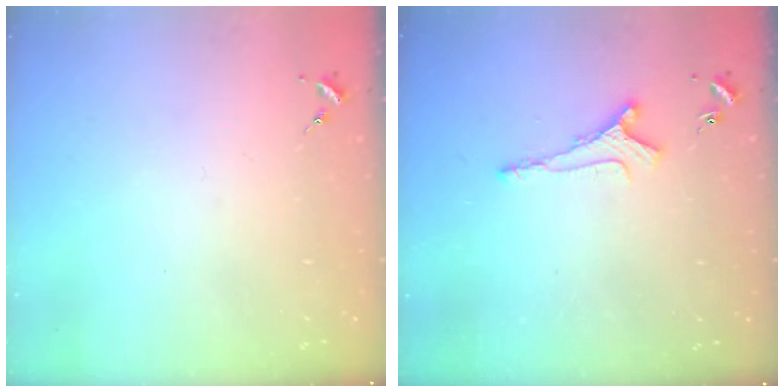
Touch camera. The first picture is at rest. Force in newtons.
{"total": 4.5, "press": 4.4, "slide": 0.9}